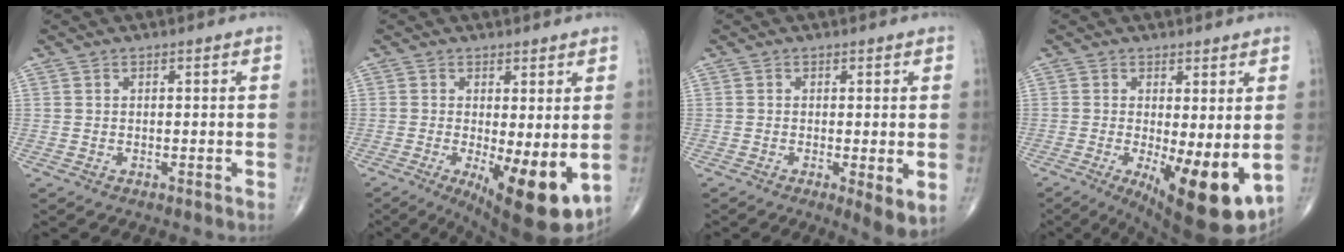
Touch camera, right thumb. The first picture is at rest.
{"total": 12.2, "force": [-2.5, 3.9, 11.2], "torque": [-0.161, -0.028, -0.025]}
{"total": 4.7, "force": [-0.8, 1.2, 4.4], "torque": [-0.072, -0.016, -0.015]}
{"total": 13.3, "force": [-2.4, 4.4, 12.3], "torque": [-0.178, -0.030, -0.022]}